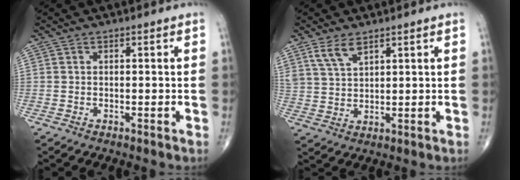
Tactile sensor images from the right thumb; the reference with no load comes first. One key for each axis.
{"total": 5.2, "fx": 3.5, "fy": 2.2, "fz": 3.1, "tx": -0.059, "ty": -0.014, "tz": 0.076}